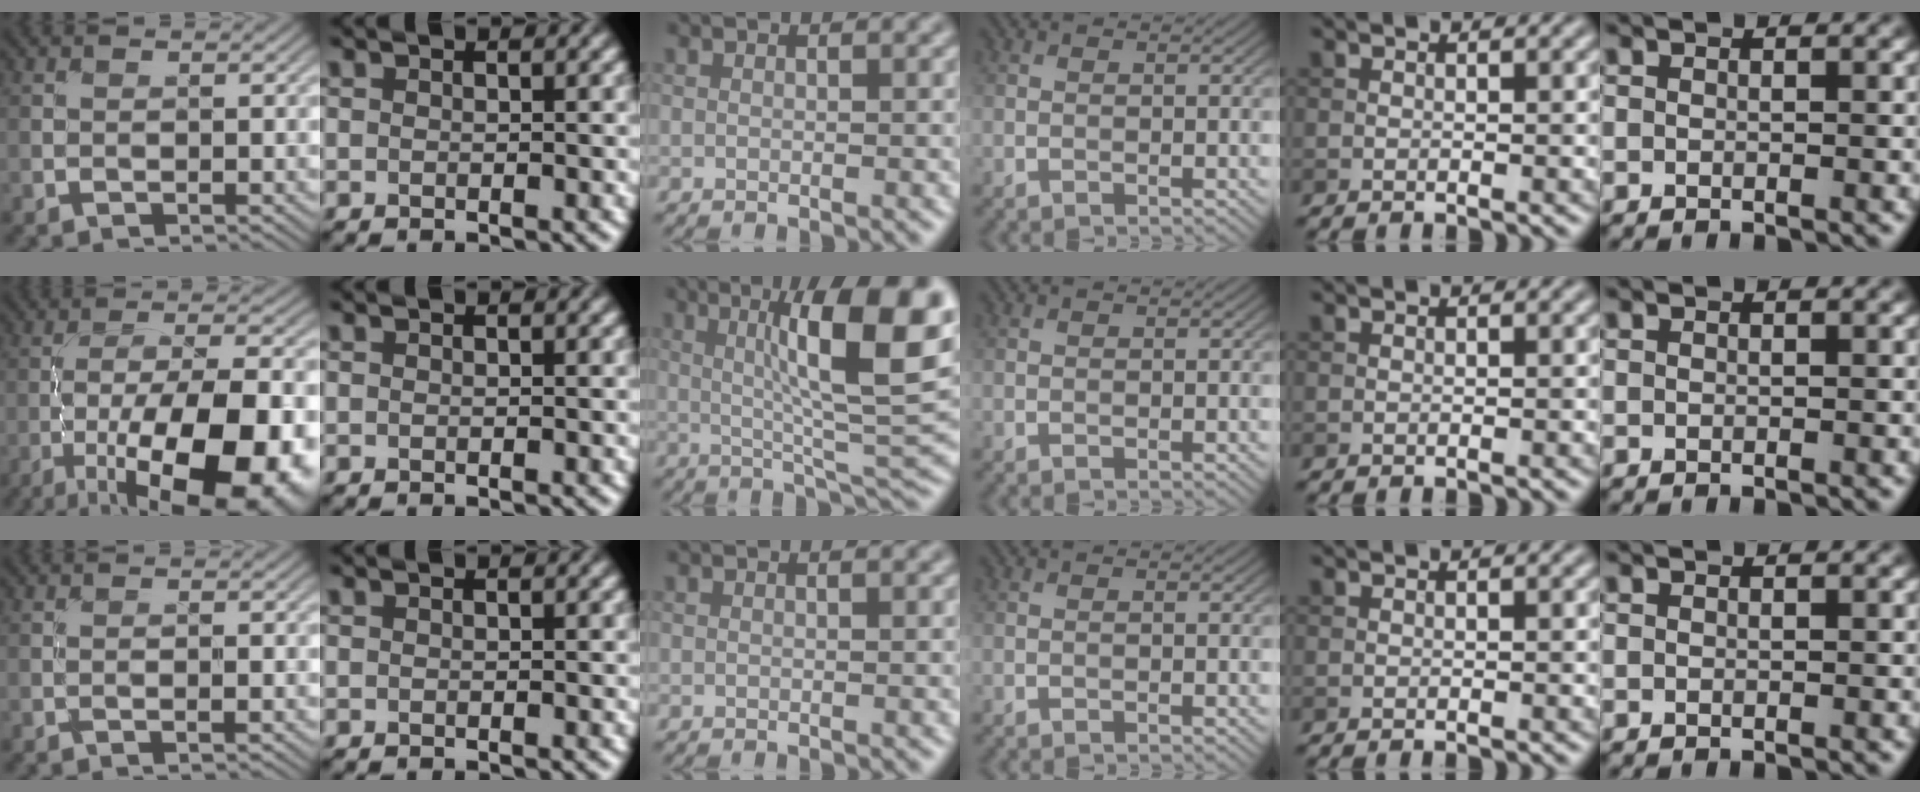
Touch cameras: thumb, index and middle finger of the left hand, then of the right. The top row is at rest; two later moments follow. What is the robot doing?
{"motion": "unscrew", "object": "medicine bottle"}